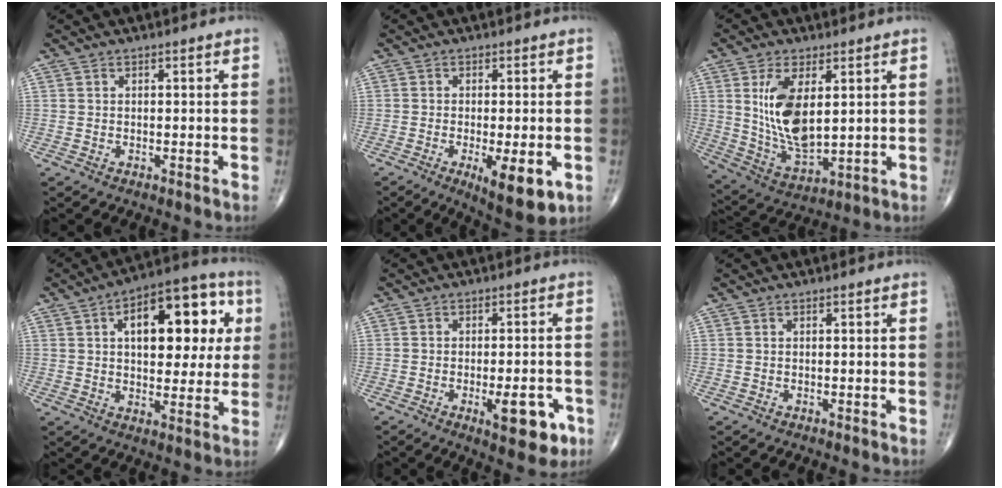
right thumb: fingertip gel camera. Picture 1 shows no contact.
{"total": 9.3, "force": [-3.0, 2.9, 8.3], "torque": [-0.115, -0.017, -0.040]}
{"total": 13.2, "force": [3.0, 6.3, 11.1], "torque": [-0.206, -0.025, 0.072]}
{"total": 19.2, "force": [5.0, 9.9, 15.7], "torque": [-0.173, 0.014, 0.065]}
{"total": 8.6, "force": [-3.5, 3.2, 7.2], "torque": [-0.082, 0.008, -0.041]}
{"total": 0.0}